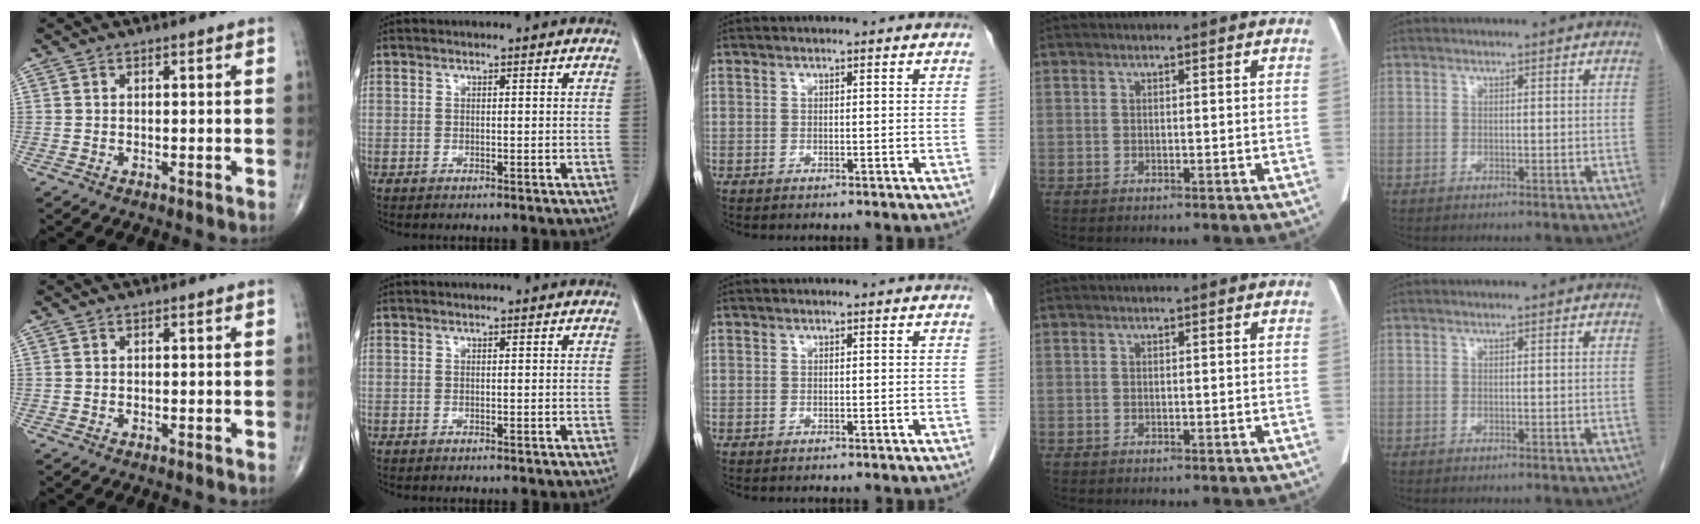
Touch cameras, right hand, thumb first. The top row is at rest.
{}